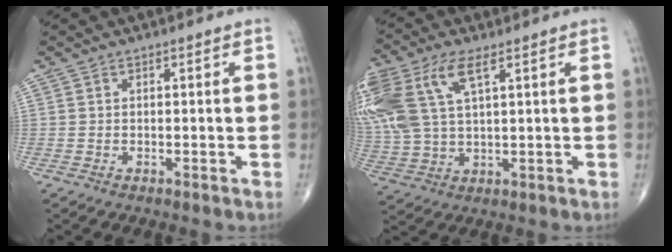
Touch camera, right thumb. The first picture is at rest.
{"total": 18.3, "force": [7.4, 8.9, 14.2], "torque": [-0.362, 0.011, 0.145]}